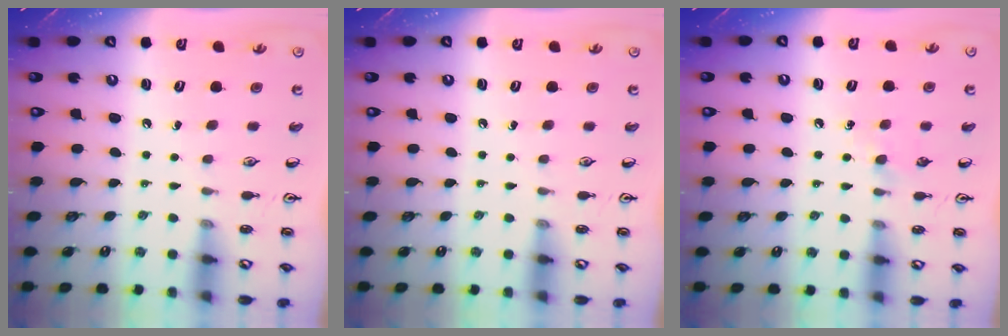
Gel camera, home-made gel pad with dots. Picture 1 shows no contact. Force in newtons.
{"total": 0.0}
{"total": 4.0, "press": 4.0, "slide": 0.6}